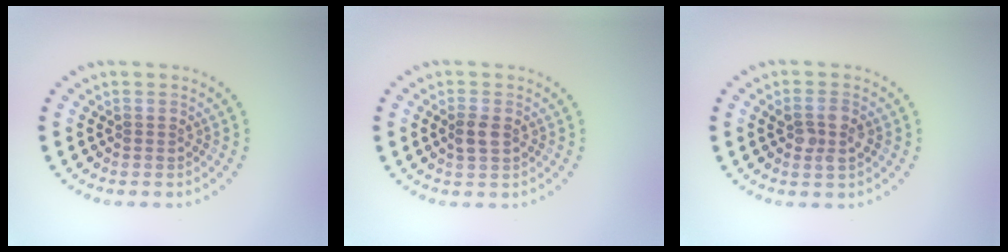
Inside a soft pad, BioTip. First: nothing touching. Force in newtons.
{"total": 1.7, "press": 1.6, "slide": 0.2}
{"total": 2.3, "press": 2.3, "slide": 0.5}